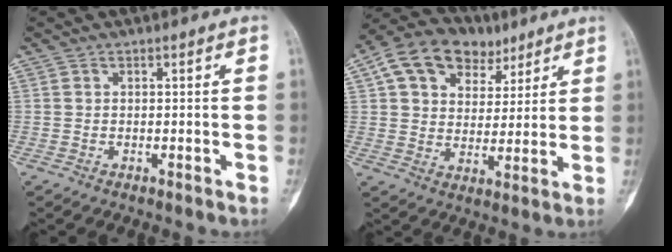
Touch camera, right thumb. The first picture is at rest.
{"total": 15.1, "force": [7.5, 10.5, 7.9], "torque": [-0.102, -0.001, 0.126]}